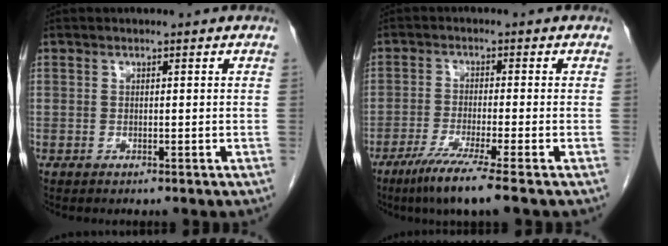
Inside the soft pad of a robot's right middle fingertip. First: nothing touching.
{"total": 7.5, "force": [-5.1, -1.3, 5.4], "torque": [-0.098, -0.027, -0.094]}